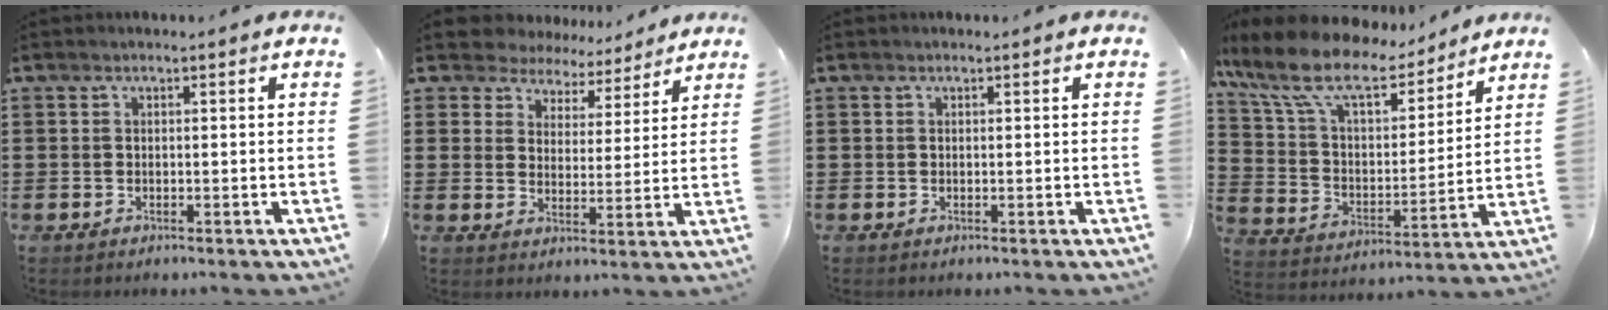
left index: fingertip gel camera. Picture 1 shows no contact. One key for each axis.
{"total": 5.8, "fx": 5.5, "fy": 1.9, "fz": 0.2, "tx": -0.037, "ty": -0.030, "tz": 0.099}
{"total": 0.0}
{"total": 11.8, "fx": 9.6, "fy": 3.3, "fz": 6.1, "tx": -0.158, "ty": -0.049, "tz": 0.167}